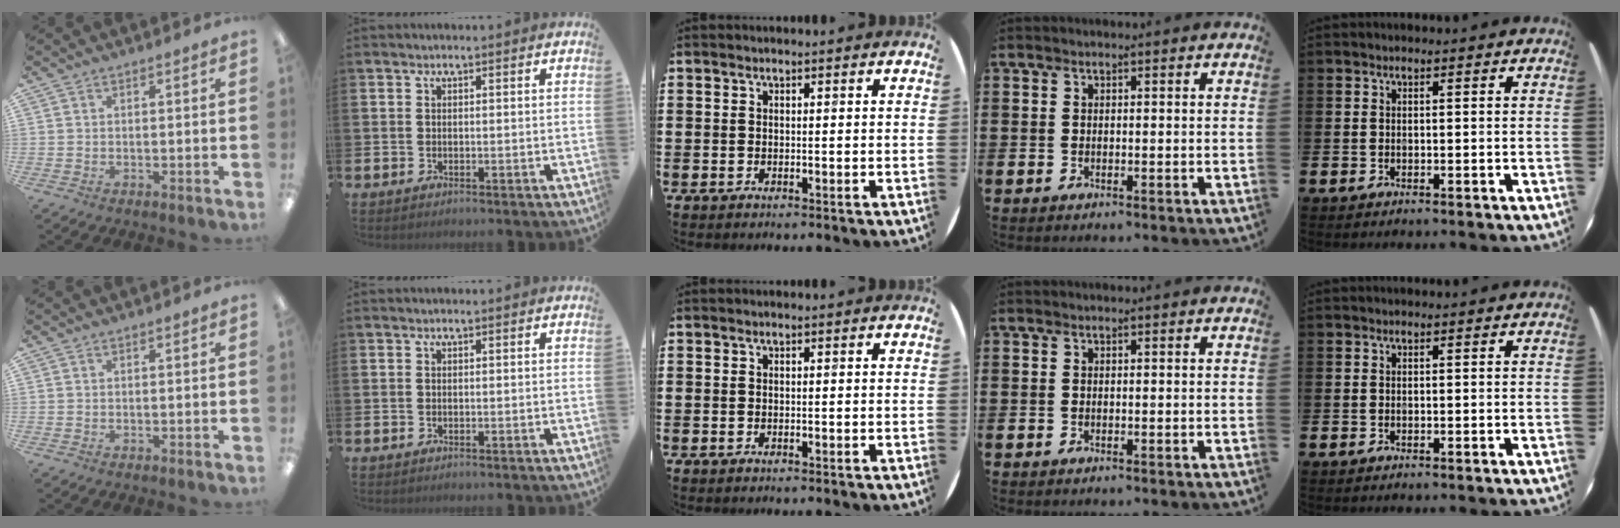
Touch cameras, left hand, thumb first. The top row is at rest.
{}